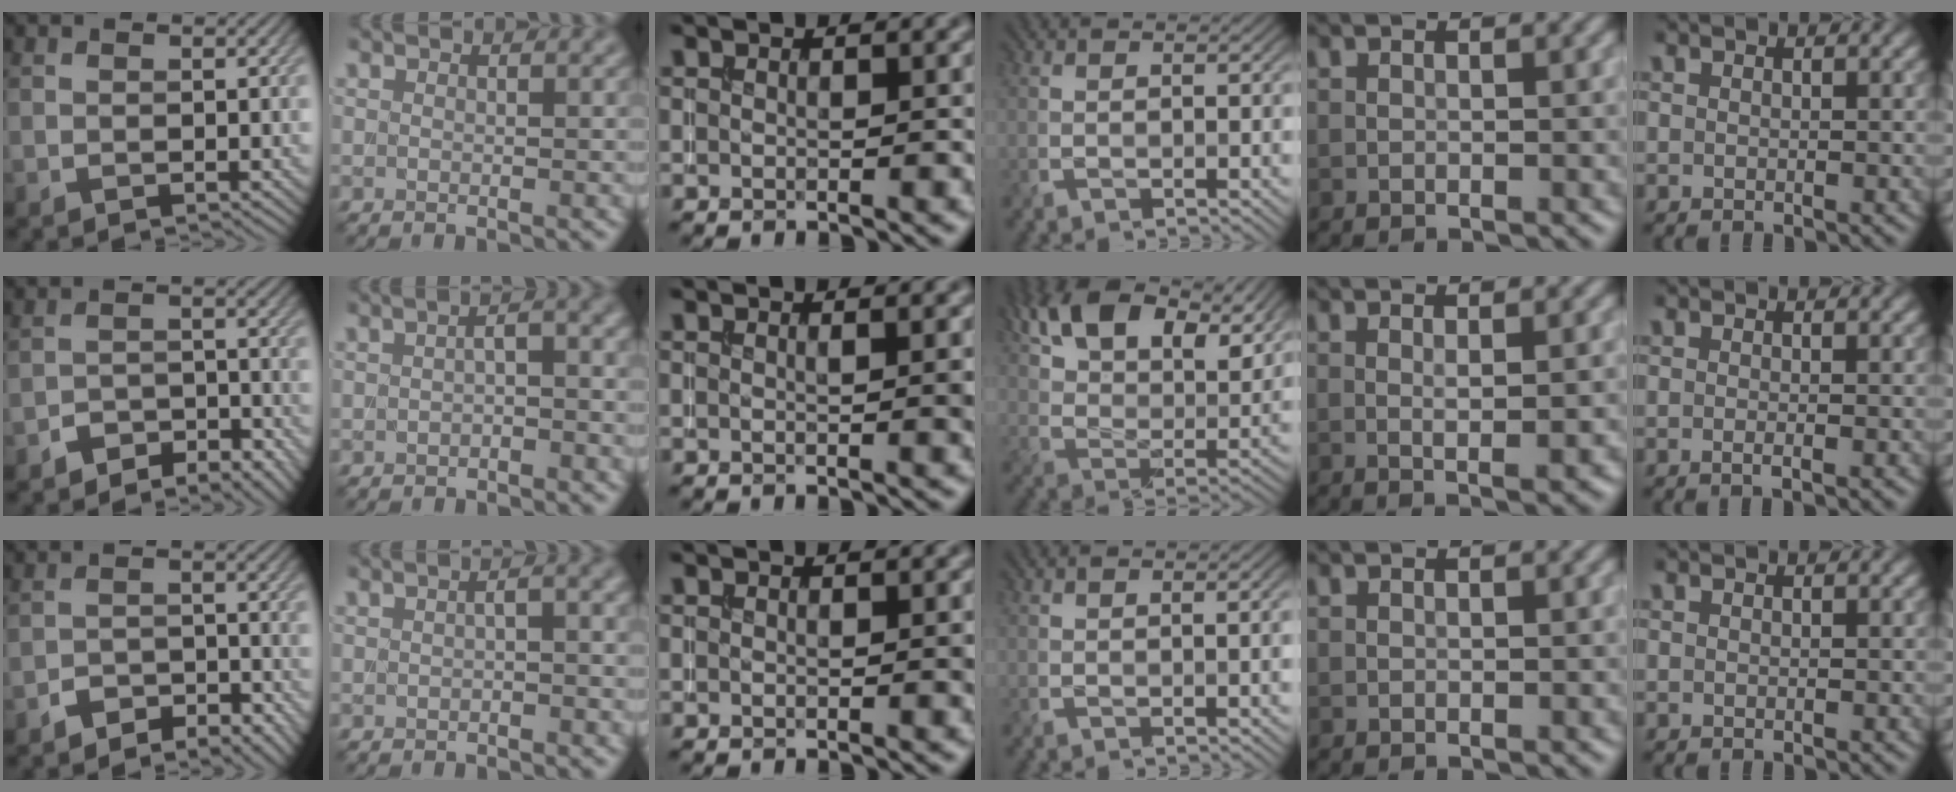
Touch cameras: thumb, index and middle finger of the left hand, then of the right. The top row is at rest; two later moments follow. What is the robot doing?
{"motion": "extract", "object": "backpack"}